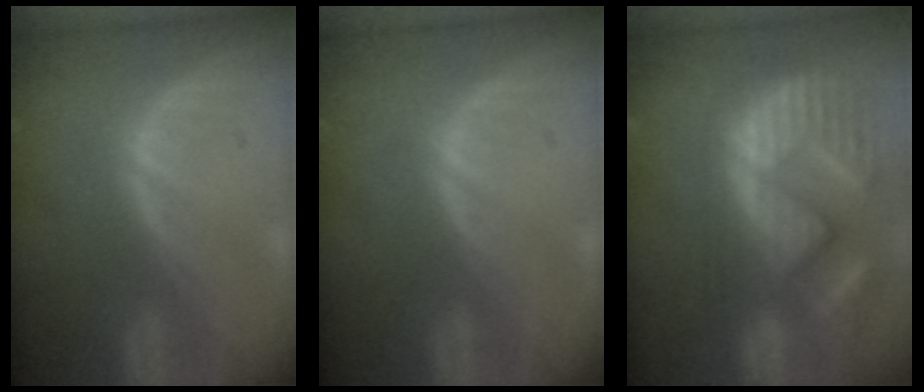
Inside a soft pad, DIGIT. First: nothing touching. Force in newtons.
{"total": 0.0}
{"total": 14.6, "press": 12.4, "slide": 7.8}